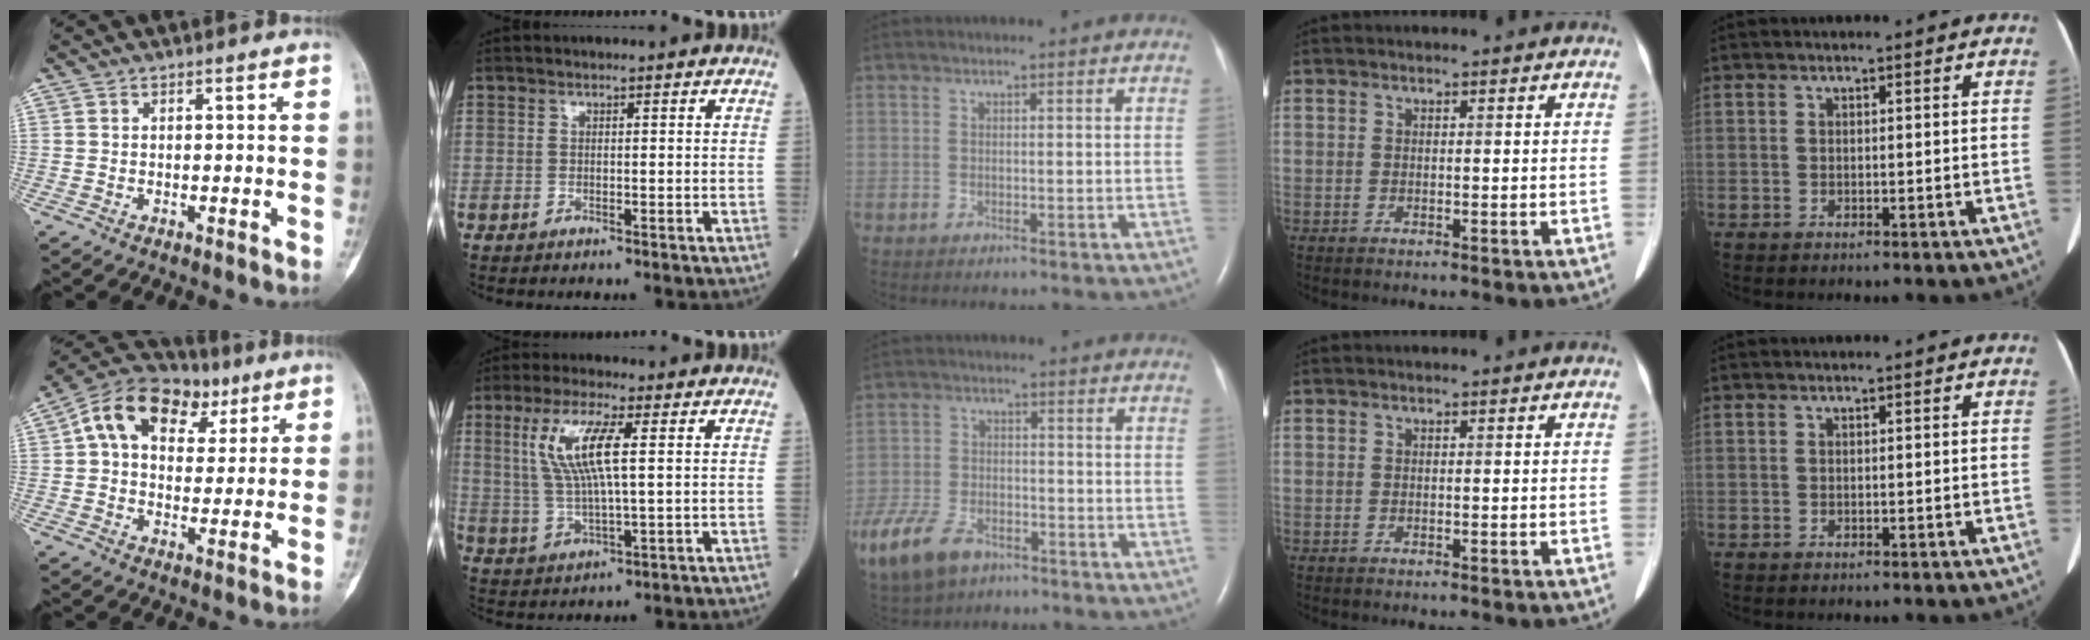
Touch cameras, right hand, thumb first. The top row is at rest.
{"thumb": {"total": 17.5, "force": [6.8, 11.7, 11.1], "torque": [-0.150, 0.015, 0.104]}, "index": {"total": 9.3, "force": [2.6, 1.3, 8.9], "torque": [-0.194, 0.007, 0.055]}, "middle": {"total": 12.9, "force": [-7.9, 7.3, 7.2], "torque": [-0.180, -0.012, -0.140]}}